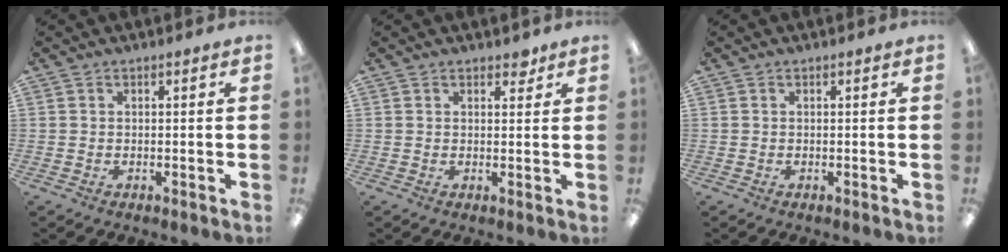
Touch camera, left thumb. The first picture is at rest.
{"total": 2.4, "force": [1.9, 1.1, 0.9], "torque": [0.004, -0.009, 0.030]}
{"total": 0.0}